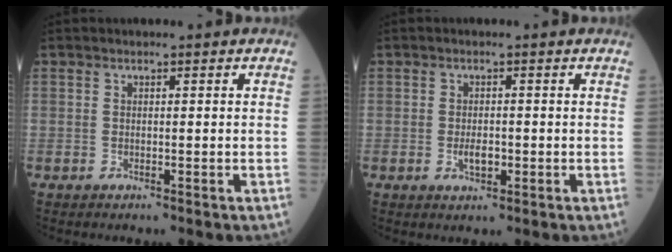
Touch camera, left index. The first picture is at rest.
{"total": 2.1, "force": [-0.6, 1.0, 1.8], "torque": [-0.035, -0.001, -0.006]}